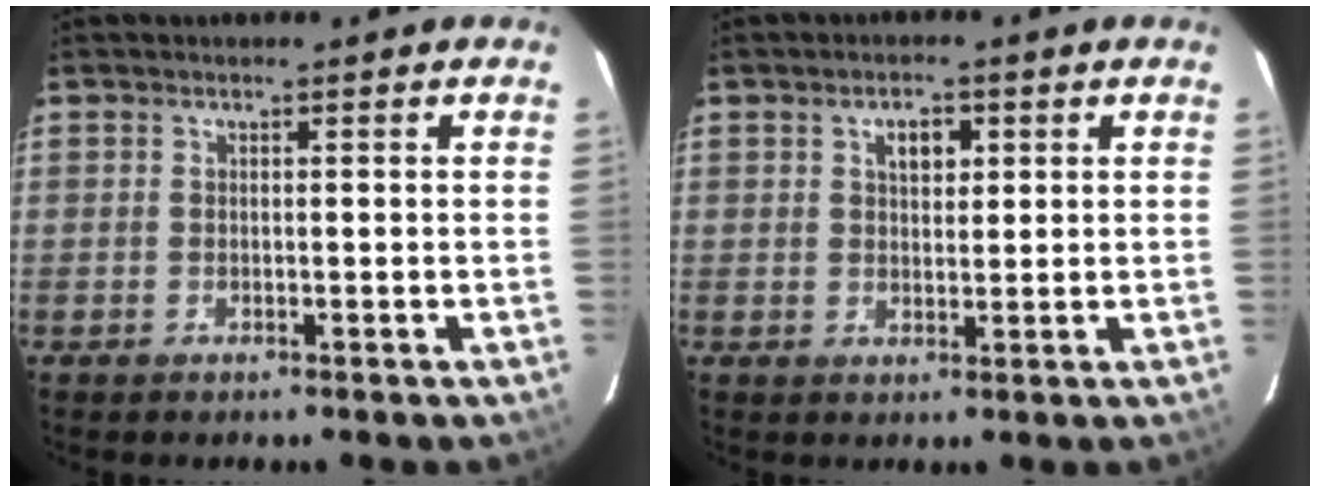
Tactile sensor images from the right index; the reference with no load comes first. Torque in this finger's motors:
{"motor_torque": [0.23, 0.17, 0.08, 0.06]}